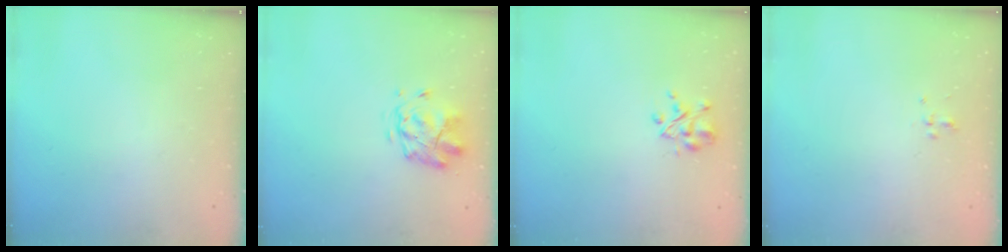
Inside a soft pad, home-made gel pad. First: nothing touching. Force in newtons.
{"total": 2.8, "press": 2.4, "slide": 1.3}
{"total": 3.8, "press": 3.7, "slide": 0.9}
{"total": 2.0, "press": 1.8, "slide": 0.9}